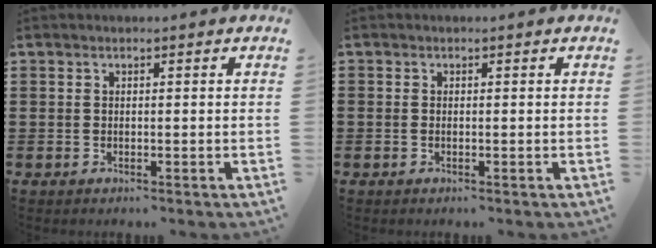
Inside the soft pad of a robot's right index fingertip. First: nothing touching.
{"total": 0.0}